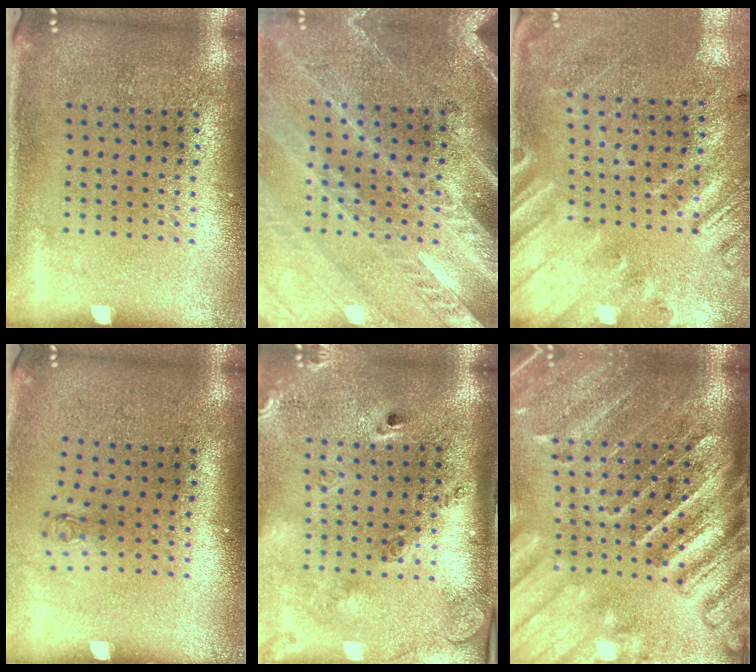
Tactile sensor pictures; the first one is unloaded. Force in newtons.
{"total": 2.9, "press": 2.6, "slide": 1.1}
{"total": 2.6, "press": 1.9, "slide": 1.8}
{"total": 0.7, "press": 0.3, "slide": 0.7}
{"total": 2.8, "press": 2.0, "slide": 1.9}
{"total": 4.1, "press": 3.5, "slide": 2.2}